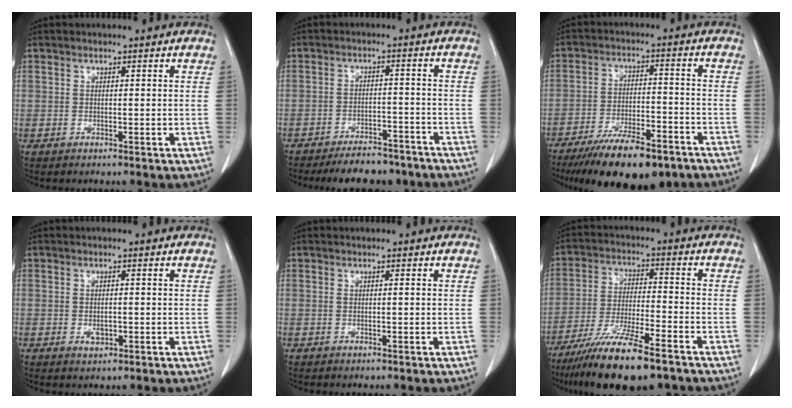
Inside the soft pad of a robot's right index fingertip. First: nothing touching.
{"total": 8.8, "force": [-7.7, 3.0, 3.2], "torque": [-0.039, -0.001, -0.109]}
{"total": 15.4, "force": [-11.5, 4.2, 9.3], "torque": [-0.144, -0.016, -0.182]}
{"total": 1.7, "force": [-0.4, 1.0, 1.3], "torque": [-0.026, -0.002, -0.003]}
{"total": 0.0}
{"total": 14.0, "force": [-10.1, 1.9, 9.5], "torque": [-0.185, -0.037, -0.175]}